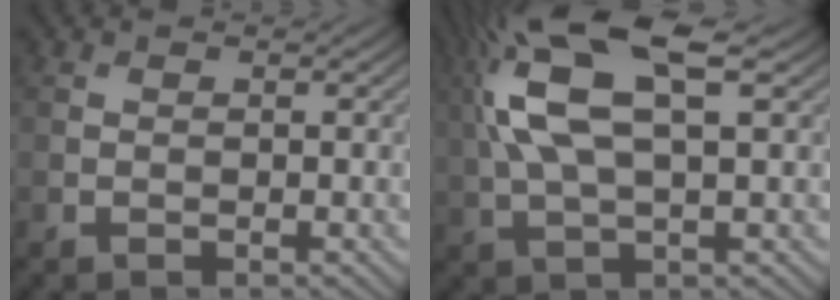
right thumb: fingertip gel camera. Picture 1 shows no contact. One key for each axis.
{"total": 12.4, "fx": 3.8, "fy": 4.5, "fz": 11.0, "tx": -0.246, "ty": 0.014, "tz": 0.072}